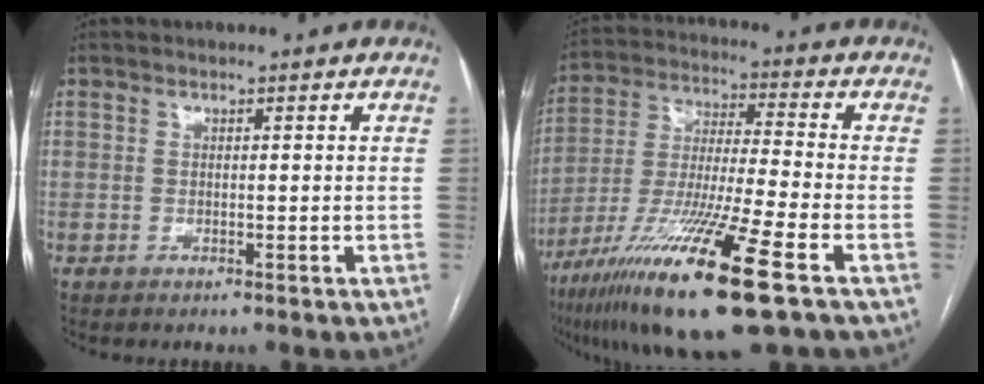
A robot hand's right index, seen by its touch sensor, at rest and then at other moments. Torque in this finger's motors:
{"motor_torque": [1.84, -0.30, 1.05, 0.21]}